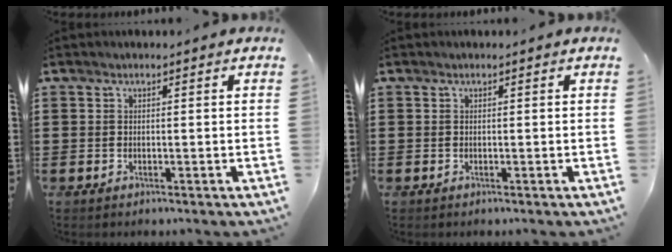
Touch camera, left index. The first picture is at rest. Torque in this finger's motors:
{"motor_torque": [-0.02, -0.01, 0.00, 0.00]}